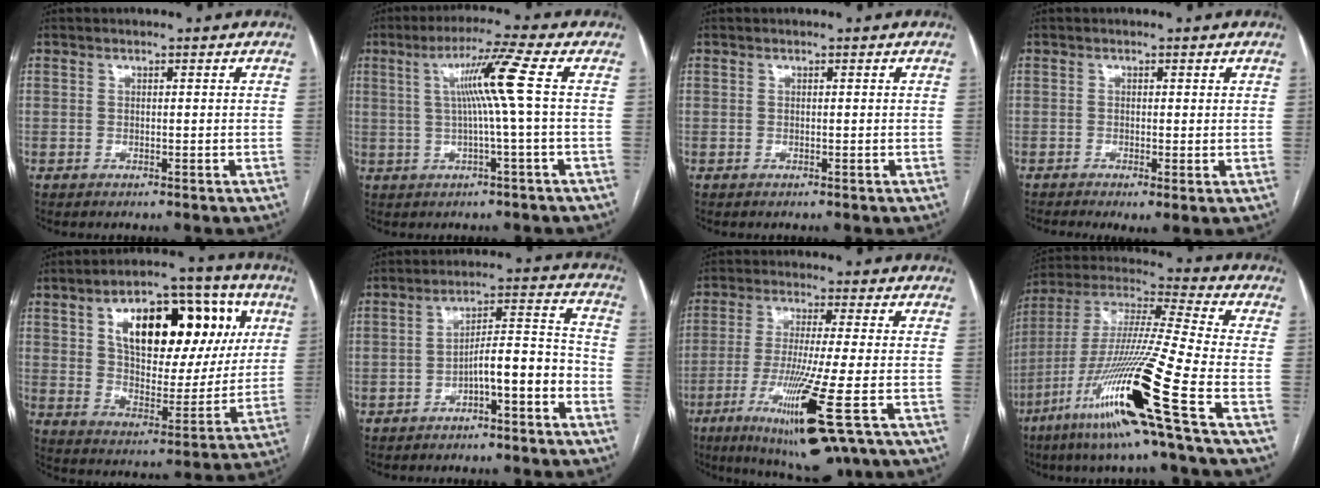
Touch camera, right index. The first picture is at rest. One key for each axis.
{"total": 7.8, "fx": 1.0, "fy": -2.0, "fz": 7.5, "tx": -0.131, "ty": 0.011, "tz": 0.026}
{"total": 0.0}
{"total": 2.2, "fx": -0.6, "fy": 0.7, "fz": 2.0, "tx": -0.034, "ty": -0.008, "tz": -0.008}
{"total": 22.0, "fx": 7.6, "fy": 10.5, "fz": 17.8, "tx": -0.265, "ty": 0.041, "tz": 0.121}
{"total": 7.8, "fx": -4.0, "fy": 1.0, "fz": 6.7, "tx": -0.102, "ty": 0.034, "tz": -0.058}
{"total": 15.1, "fx": -6.9, "fy": 0.3, "fz": 13.5, "tx": -0.254, "ty": -0.053, "tz": -0.115}
{"total": 23.0, "fx": -10.3, "fy": -1.2, "fz": 20.5, "tx": -0.412, "ty": -0.045, "tz": -0.199}